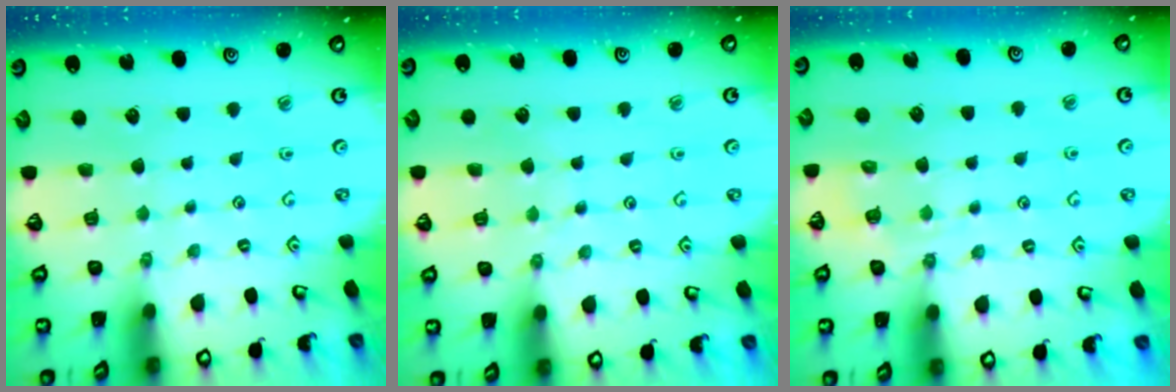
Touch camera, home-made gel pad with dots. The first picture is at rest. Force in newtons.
{"total": 2.6, "press": 2.6, "slide": 0.3}
{"total": 4.5, "press": 4.4, "slide": 0.6}